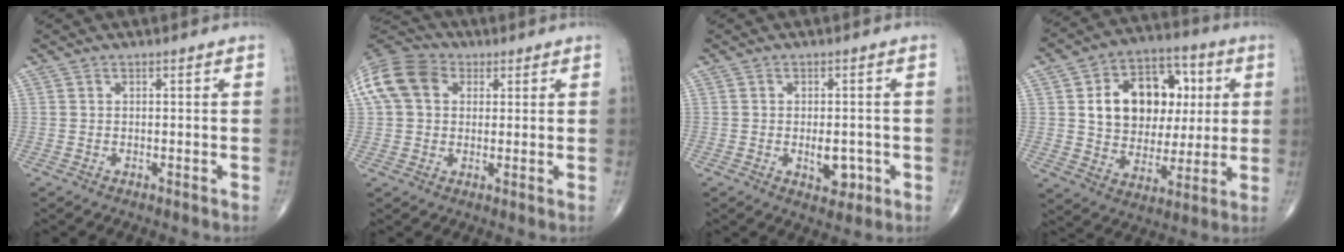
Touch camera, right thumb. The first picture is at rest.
{"total": 13.9, "force": [3.9, 10.6, 8.1], "torque": [-0.168, 0.030, 0.061]}
{"total": 5.0, "force": [-1.2, 2.9, 3.9], "torque": [-0.042, 0.000, -0.010]}
{"total": 18.3, "force": [3.7, 13.5, 11.8], "torque": [-0.135, 0.009, 0.064]}